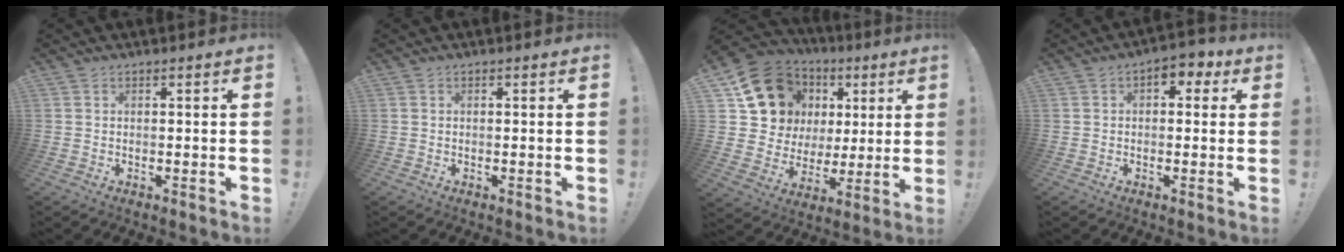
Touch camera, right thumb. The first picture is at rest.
{"total": 0.0}
{"total": 17.6, "force": [8.6, 13.6, 7.2], "torque": [-0.109, -0.041, 0.186]}
{"total": 4.8, "force": [1.0, 3.1, 3.5], "torque": [-0.037, -0.001, 0.014]}